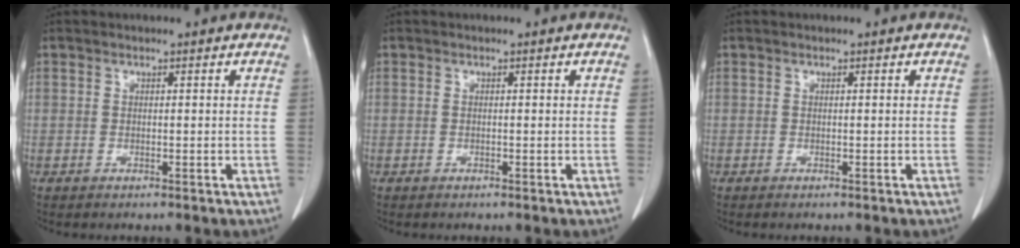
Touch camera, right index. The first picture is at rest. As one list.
[{"total": 0.0}, {"total": 0.0}]